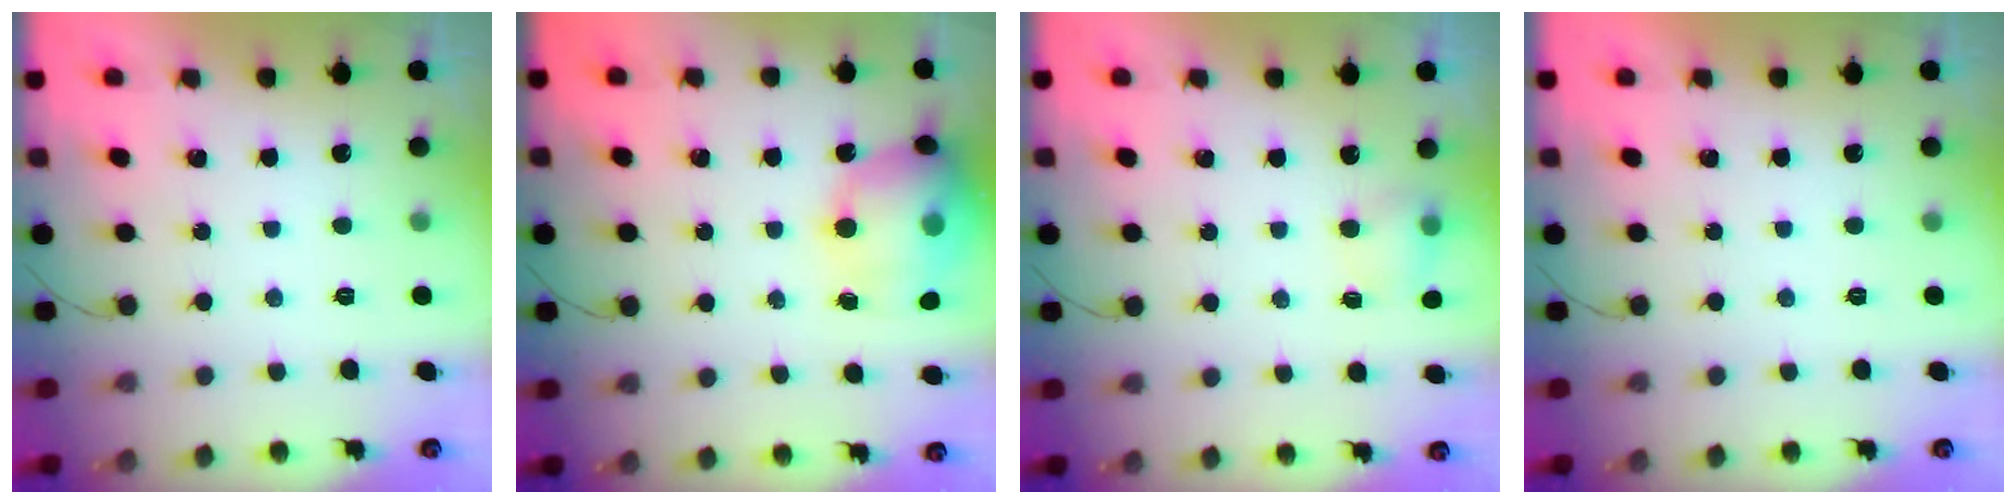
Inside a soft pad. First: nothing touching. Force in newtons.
{"total": 19.6, "press": 19.4, "slide": 3.3}
{"total": 4.3, "press": 4.1, "slide": 1.2}
{"total": 0.0}